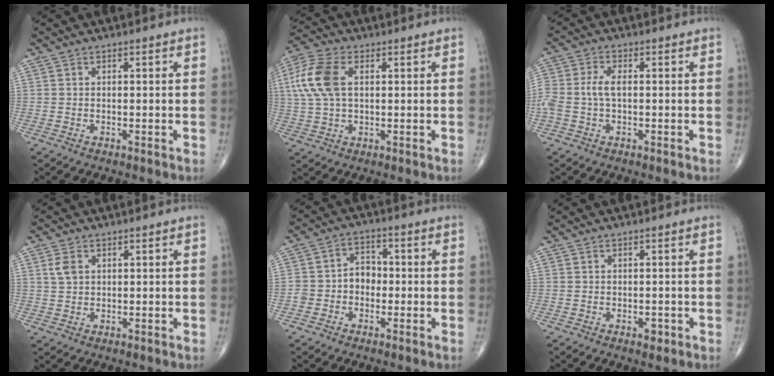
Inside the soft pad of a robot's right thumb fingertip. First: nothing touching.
{"total": 10.8, "force": [2.3, 6.1, 8.7], "torque": [-0.206, 0.015, 0.043]}
{"total": 5.1, "force": [-0.2, 2.7, 4.3], "torque": [-0.118, 0.014, -0.006]}
{"total": 2.8, "force": [1.0, 1.9, 1.8], "torque": [-0.036, 0.003, 0.024]}
{"total": 5.5, "force": [-1.1, 4.6, 2.9], "torque": [-0.026, 0.029, -0.029]}
{"total": 1.4, "force": [-0.6, 0.8, 0.9], "torque": [-0.006, 0.000, -0.008]}